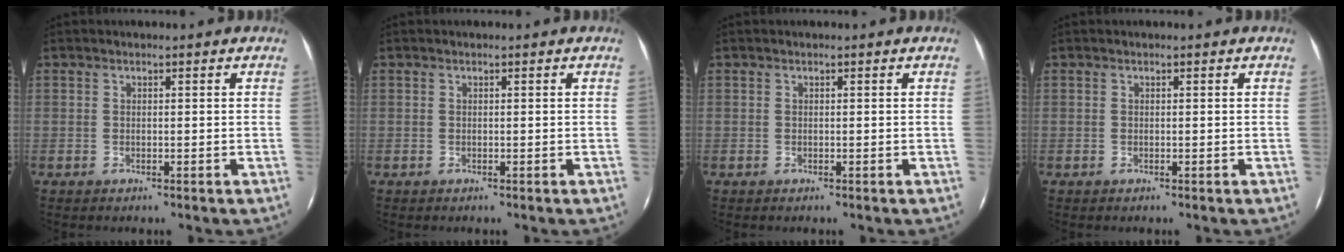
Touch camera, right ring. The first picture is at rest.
{"total": 0.0}
{"total": 0.0}
{"total": 0.0}